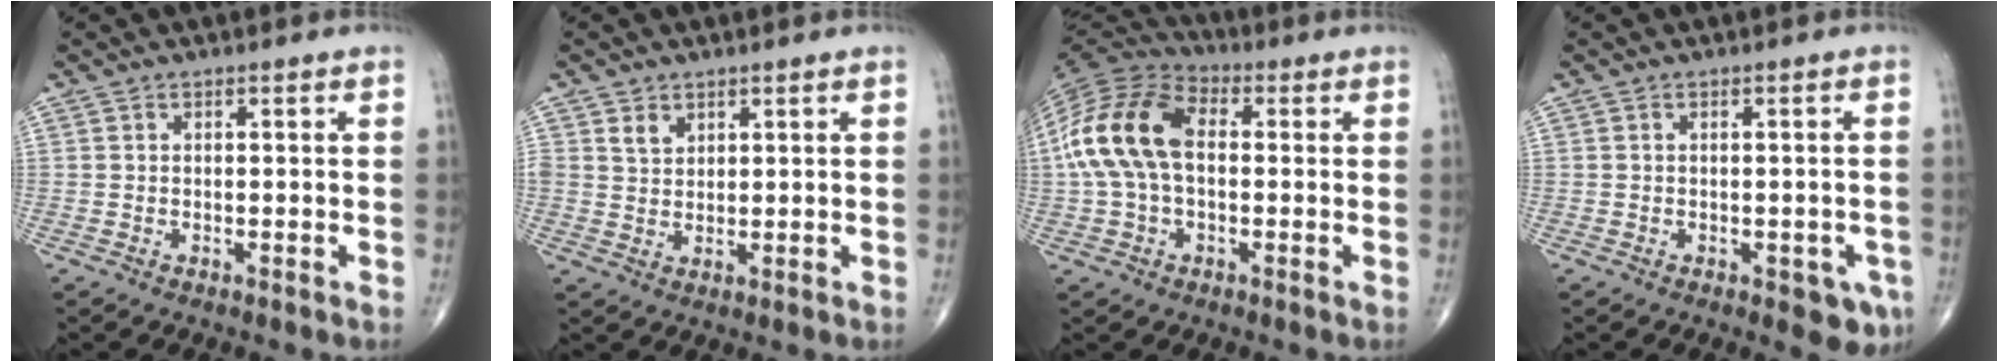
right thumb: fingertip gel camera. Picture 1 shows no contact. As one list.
[{"total": 2.8, "force": [1.7, 2.0, 1.1], "torque": [-0.007, -0.014, 0.034]}, {"total": 15.4, "force": [0.8, 9.5, 12.0], "torque": [-0.245, 0.035, 0.004]}, {"total": 4.9, "force": [-2.0, 2.3, 3.9], "torque": [-0.026, -0.002, -0.020]}]